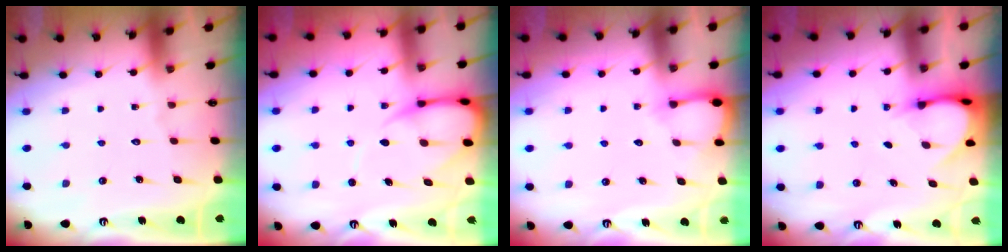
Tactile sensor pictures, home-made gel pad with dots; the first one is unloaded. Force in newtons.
{"total": 8.1, "press": 8.0, "slide": 0.9}
{"total": 5.5, "press": 5.5, "slide": 0.2}
{"total": 3.9, "press": 3.9, "slide": 0.4}